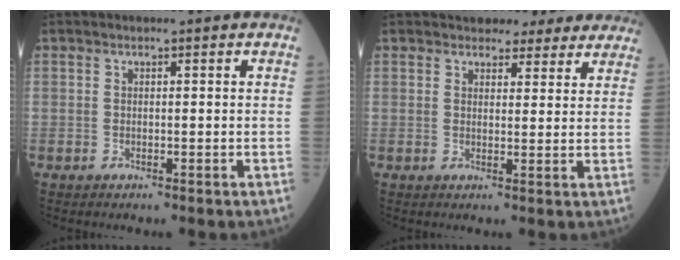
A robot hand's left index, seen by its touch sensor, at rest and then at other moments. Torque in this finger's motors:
{"motor_torque": [0.77, -0.77, 0.20, 0.03]}